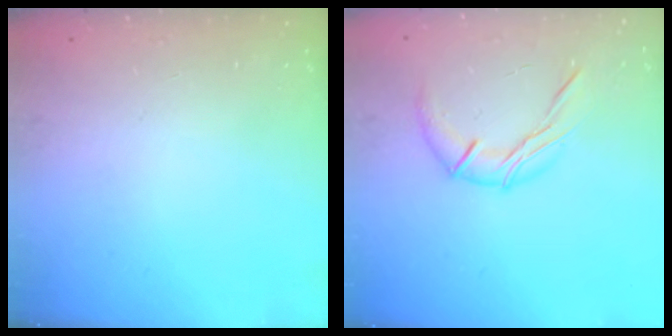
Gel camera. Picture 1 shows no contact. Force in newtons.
{"total": 9.5, "press": 9.5, "slide": 0.2}